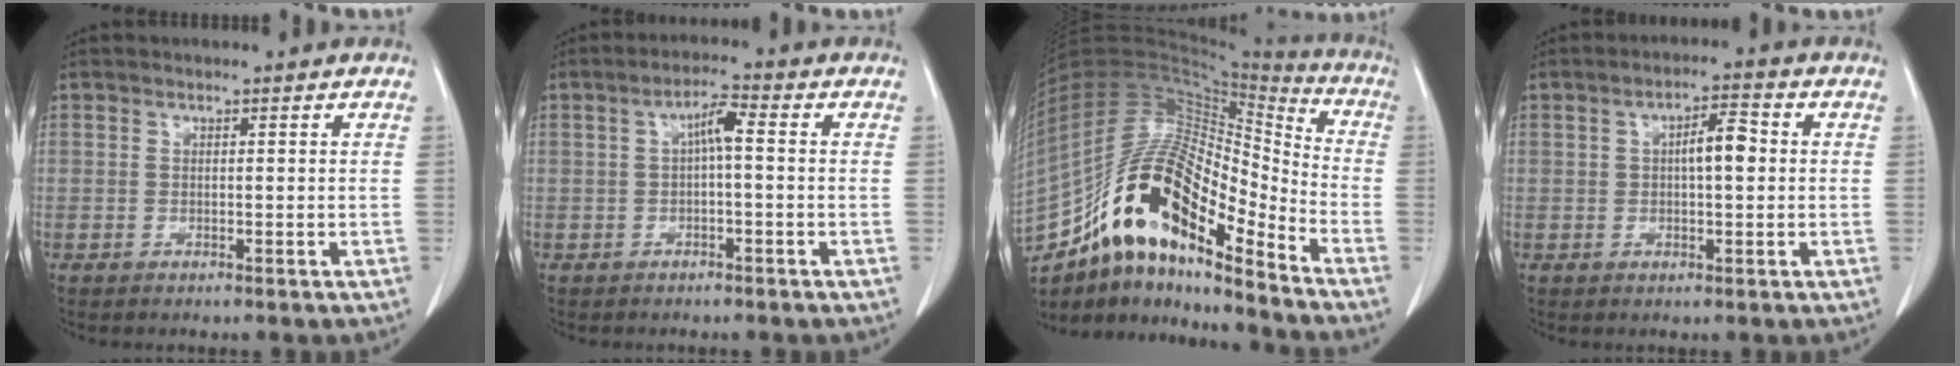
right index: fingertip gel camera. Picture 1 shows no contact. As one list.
[{"total": 3.6, "force": [0.2, 0.5, 3.6], "torque": [-0.061, 0.013, 0.002]}, {"total": 20.9, "force": [-13.7, 5.7, 14.7], "torque": [-0.296, 0.028, -0.241]}, {"total": 4.8, "force": [0.6, 1.4, 4.6], "torque": [-0.074, 0.014, 0.009]}]